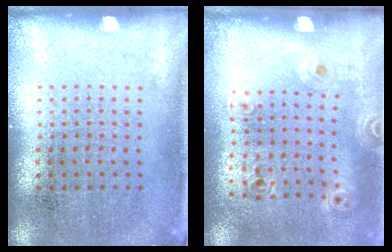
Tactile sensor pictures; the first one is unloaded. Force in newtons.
{"total": 1.1, "press": 0.9, "slide": 0.7}